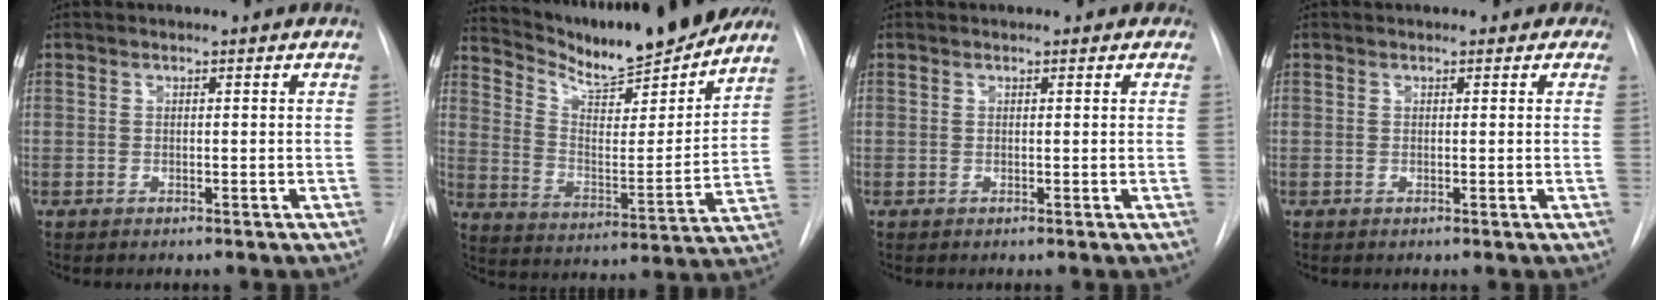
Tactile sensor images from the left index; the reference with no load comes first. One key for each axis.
{"total": 19.5, "fx": 17.6, "fy": 1.5, "fz": 8.1, "tx": -0.142, "ty": -0.035, "tz": 0.273}
{"total": 0.7, "fx": 0.5, "fy": 0.5, "fz": 0.1, "tx": 0.003, "ty": -0.001, "tz": 0.000}
{"total": 1.7, "fx": 1.2, "fy": 1.2, "fz": 0.2, "tx": 0.012, "ty": -0.004, "tz": 0.001}